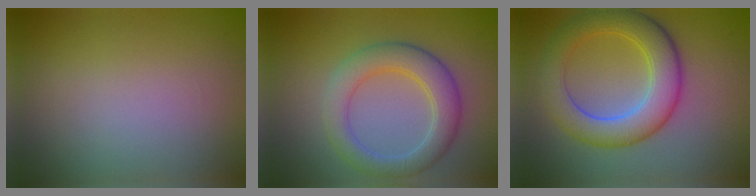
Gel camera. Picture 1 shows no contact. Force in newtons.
{"total": 4.7, "press": 4.7, "slide": 0.1}
{"total": 6.6, "press": 6.6, "slide": 0.1}